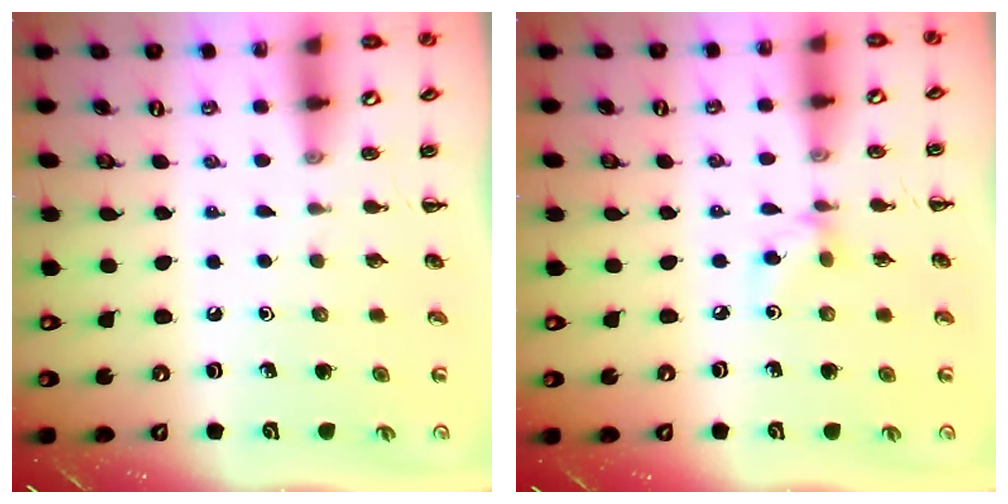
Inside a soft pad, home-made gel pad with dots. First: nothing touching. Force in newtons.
{"total": 3.8, "press": 3.6, "slide": 1.1}